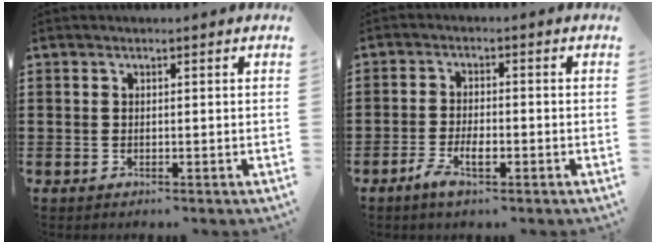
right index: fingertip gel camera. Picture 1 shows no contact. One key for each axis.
{"total": 3.7, "fx": -1.9, "fy": 1.3, "fz": 2.9, "tx": -0.064, "ty": -0.001, "tz": -0.039}